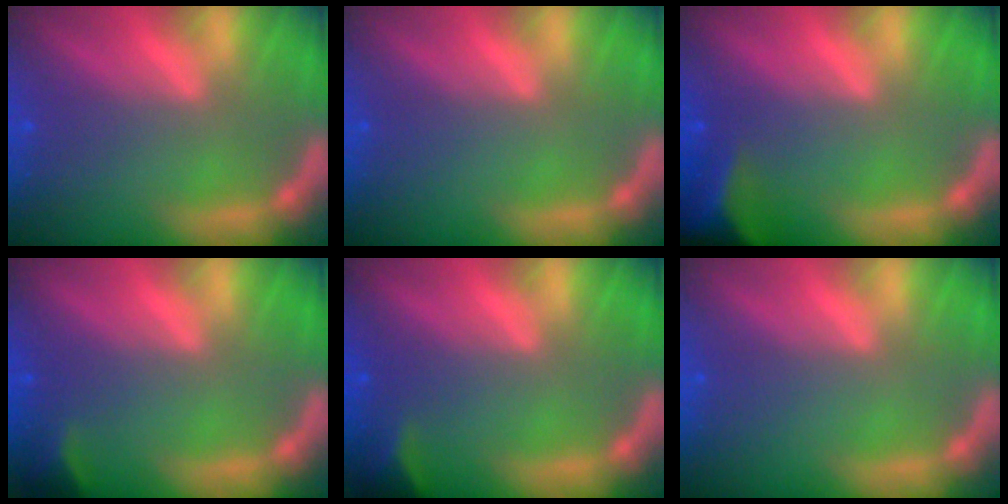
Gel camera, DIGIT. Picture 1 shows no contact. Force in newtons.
{"total": 0.0}
{"total": 7.0}
{"total": 1.9}
{"total": 2.4}
{"total": 0.0}